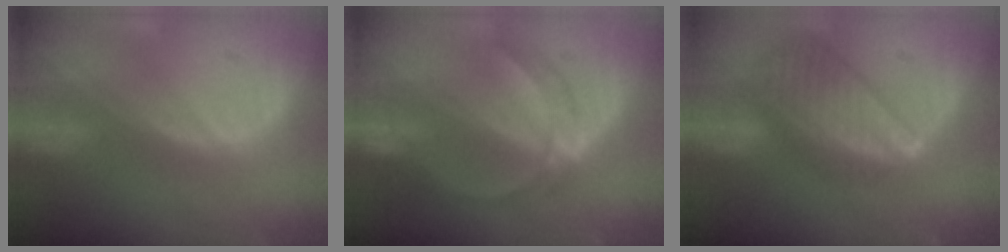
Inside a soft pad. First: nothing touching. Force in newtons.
{"total": 5.8, "press": 5.6, "slide": 1.2}
{"total": 9.6, "press": 8.4, "slide": 4.7}